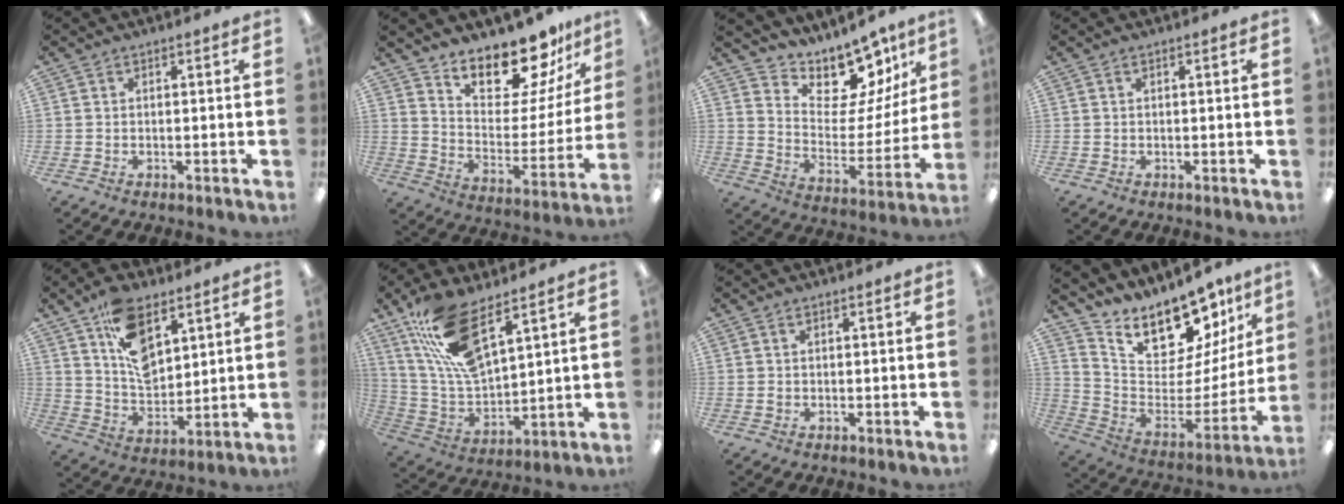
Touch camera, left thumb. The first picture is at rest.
{"total": 16.6, "force": [14.4, 5.5, 6.1], "torque": [-0.108, -0.119, 0.254]}
{"total": 12.7, "force": [11.1, 5.4, 3.2], "torque": [-0.052, -0.109, 0.195]}
{"total": 0.0}
{"total": 13.4, "force": [7.6, 7.4, 8.1], "torque": [-0.135, -0.030, 0.141]}
{"total": 16.4, "force": [10.8, 6.0, 10.8], "torque": [-0.232, -0.042, 0.195]}
{"total": 0.8, "force": [0.1, 0.5, 0.6], "torque": [-0.013, 0.004, 0.000]}
{"total": 16.9, "force": [14.9, 6.4, 4.8], "torque": [-0.086, -0.130, 0.263]}